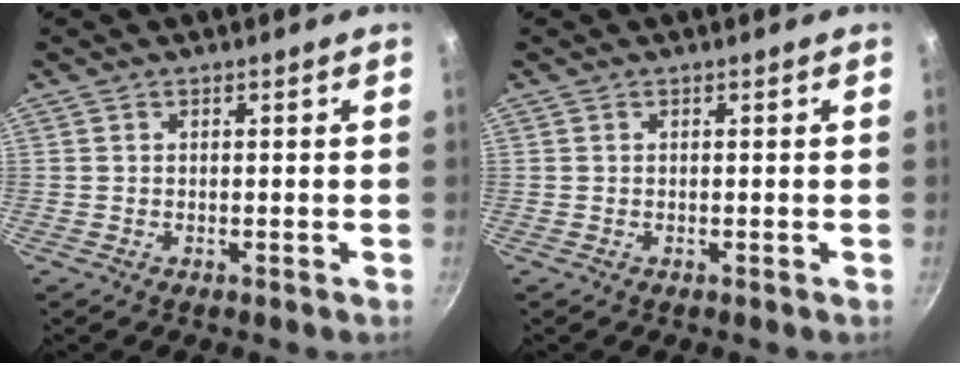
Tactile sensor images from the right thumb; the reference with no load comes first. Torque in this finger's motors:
{"motor_torque": [0.00, 0.00, 0.00, 0.00, 0.00]}